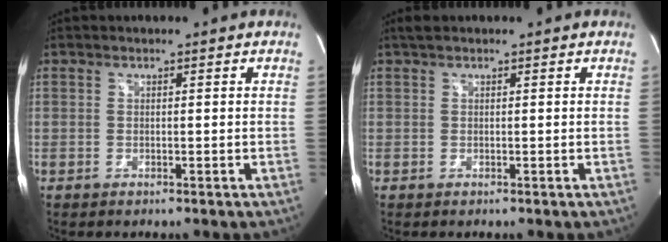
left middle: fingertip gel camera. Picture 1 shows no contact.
{"total": 1.2, "force": [0.9, 0.3, 0.6], "torque": [-0.017, 0.015, 0.018]}